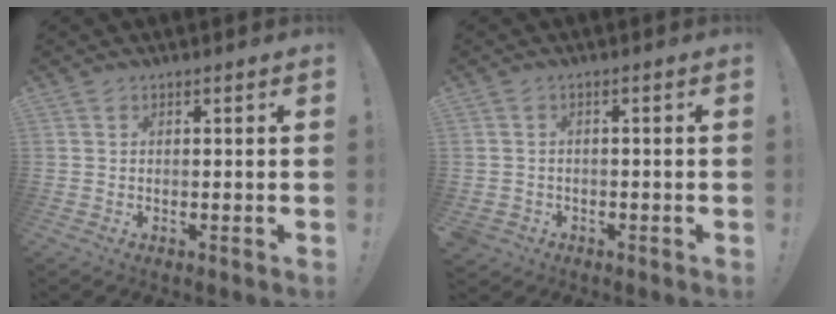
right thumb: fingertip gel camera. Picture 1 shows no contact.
{"total": 1.8, "force": [-0.7, 1.6, 0.3], "torque": [-0.010, 0.005, -0.011]}